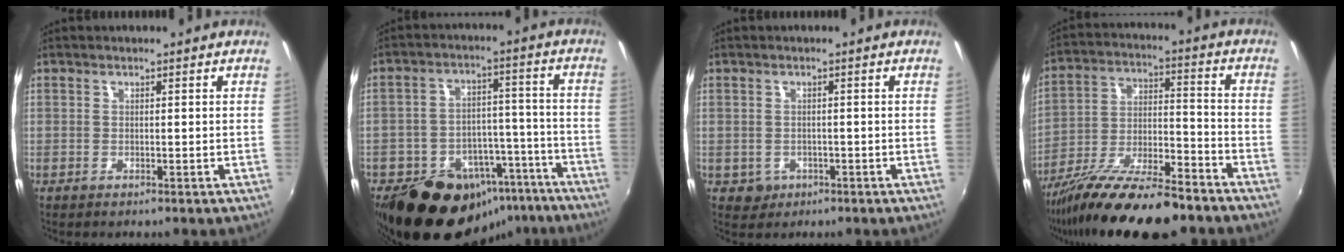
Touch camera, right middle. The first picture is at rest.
{"total": 21.2, "force": [-14.8, 12.8, 8.2], "torque": [-0.169, 0.043, -0.183]}
{"total": 3.1, "force": [-0.9, 2.8, 0.8], "torque": [-0.023, -0.003, -0.008]}
{"total": 19.5, "force": [-14.9, 4.4, 11.7], "torque": [-0.218, -0.030, -0.249]}